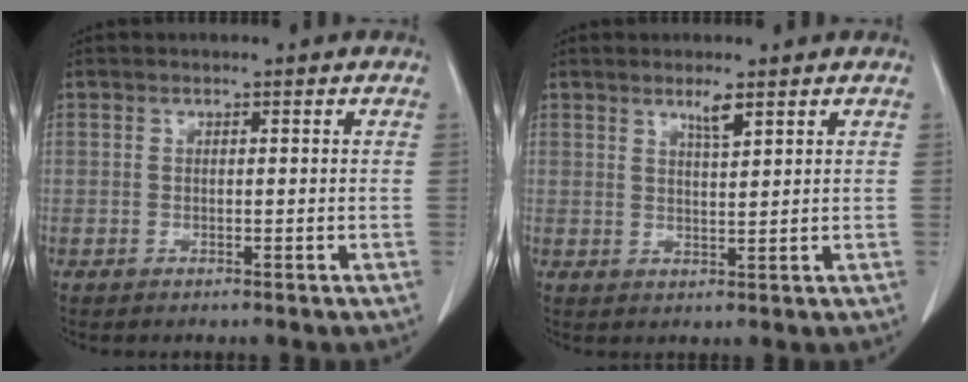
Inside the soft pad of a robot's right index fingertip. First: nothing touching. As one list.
[{"total": 2.4, "force": [1.7, 0.1, 1.7], "torque": [-0.034, -0.004, 0.031]}]